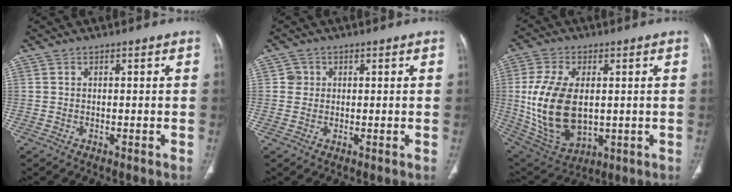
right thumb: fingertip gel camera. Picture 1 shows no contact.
{"total": 1.8, "force": [0.4, 1.8, 0.2], "torque": [0.007, 0.003, 0.003]}
{"total": 17.8, "force": [0.4, 10.6, 14.3], "torque": [-0.281, -0.011, 0.028]}